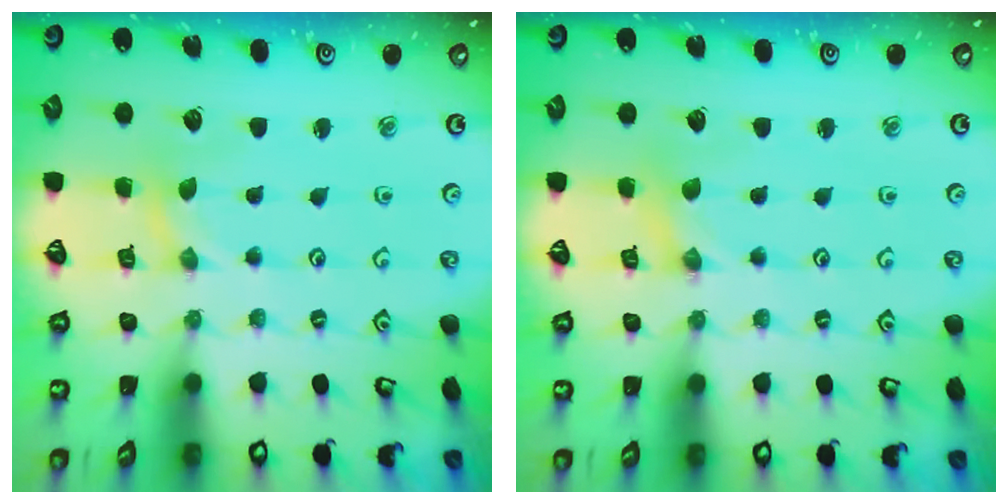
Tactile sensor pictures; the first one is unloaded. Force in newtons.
{"total": 0.0}